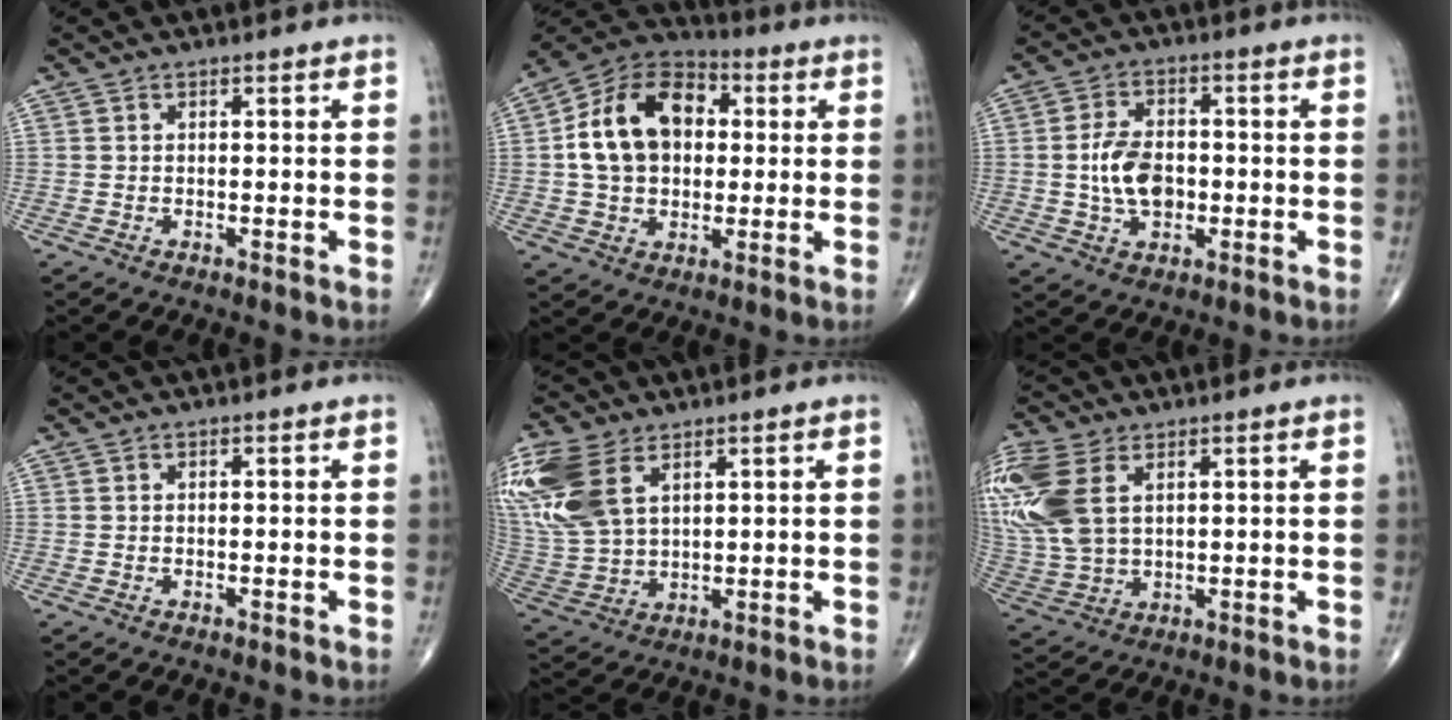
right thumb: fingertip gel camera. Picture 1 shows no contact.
{"total": 16.6, "force": [2.1, 11.7, 11.6], "torque": [-0.173, 0.021, 0.026]}
{"total": 8.5, "force": [-0.7, 5.4, 6.5], "torque": [-0.108, 0.006, -0.013]}
{"total": 0.0}
{"total": 17.8, "force": [8.0, 10.7, 11.8], "torque": [-0.293, -0.007, 0.165]}
{"total": 17.2, "force": [5.7, 10.6, 12.3], "torque": [-0.317, -0.002, 0.118]}